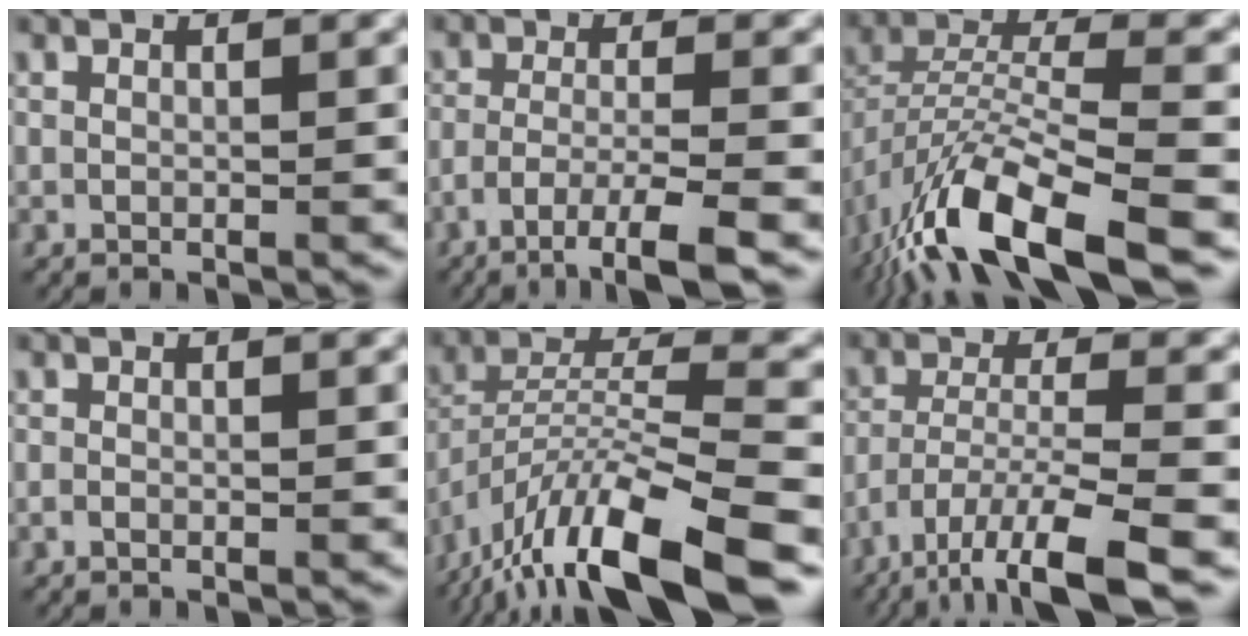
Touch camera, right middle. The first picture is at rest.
{"total": 6.4, "force": [-4.6, 1.0, 4.4], "torque": [-0.068, -0.018, -0.069]}
{"total": 11.3, "force": [-5.4, 4.8, 8.6], "torque": [-0.167, -0.024, -0.077]}
{"total": 0.6, "force": [-0.5, 0.2, 0.2], "torque": [-0.006, -0.002, -0.008]}
{"total": 12.1, "force": [-6.6, 4.6, 9.0], "torque": [-0.149, -0.014, -0.102]}
{"total": 8.7, "force": [-5.3, 2.4, 6.4], "torque": [-0.106, -0.020, -0.077]}